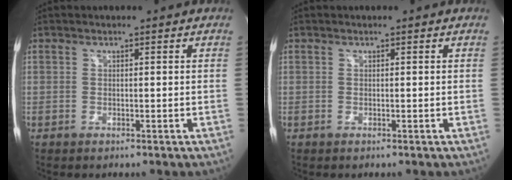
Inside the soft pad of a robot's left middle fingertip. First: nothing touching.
{"total": 0.0}